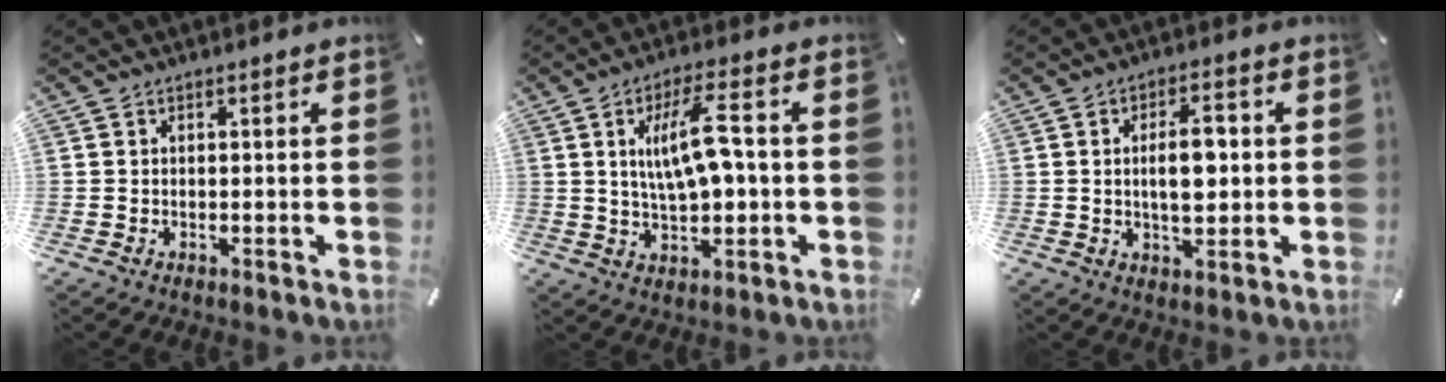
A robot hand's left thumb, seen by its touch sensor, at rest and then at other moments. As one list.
[{"total": 11.2, "force": [1.5, 4.2, 10.2], "torque": [-0.194, 0.005, 0.022]}, {"total": 8.6, "force": [0.5, 4.2, 7.5], "torque": [-0.129, 0.001, -0.001]}]